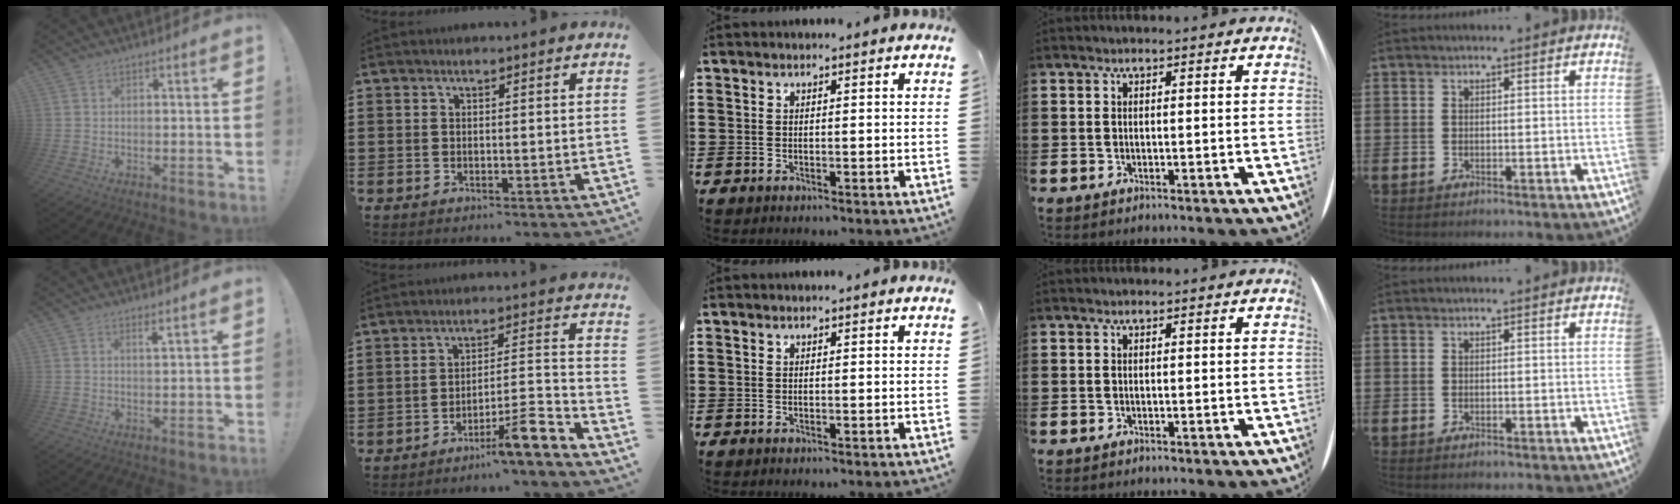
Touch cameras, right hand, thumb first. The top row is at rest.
{"thumb": {"total": 1.9, "force": [1.4, 0.0, 1.3], "torque": [-0.013, -0.008, 0.019]}, "index": {"total": 7.8, "force": [-5.8, 0.5, 5.2], "torque": [-0.079, -0.001, -0.106]}}